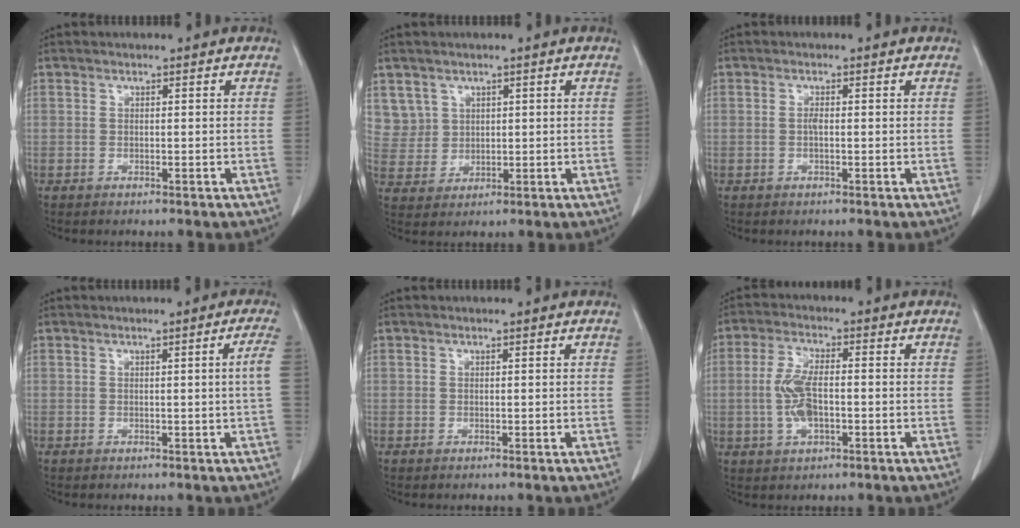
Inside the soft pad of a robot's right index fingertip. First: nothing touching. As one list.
[{"total": 5.1, "force": [2.7, 4.4, -0.1], "torque": [0.007, 0.005, 0.063]}, {"total": 1.0, "force": [-0.1, 0.2, 1.0], "torque": [-0.022, 0.000, -0.002]}, {"total": 2.6, "force": [0.0, -0.7, 2.5], "torque": [-0.033, 0.000, 0.004]}, {"total": 0.0}, {"total": 6.4, "force": [-0.9, 2.4, 5.9], "torque": [-0.130, 0.004, -0.018]}]